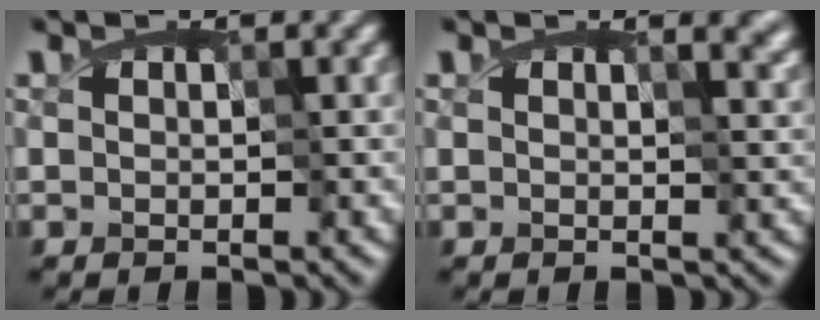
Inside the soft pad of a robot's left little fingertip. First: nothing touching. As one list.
[{"total": 5.3, "force": [3.5, 2.3, 3.1], "torque": [-0.046, 0.019, 0.035]}]